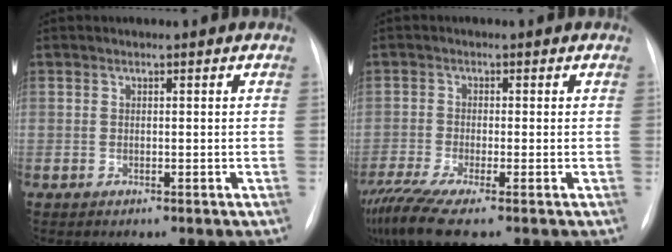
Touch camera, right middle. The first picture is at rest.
{"total": 8.1, "force": [-6.1, 0.1, 5.3], "torque": [-0.103, -0.022, -0.113]}